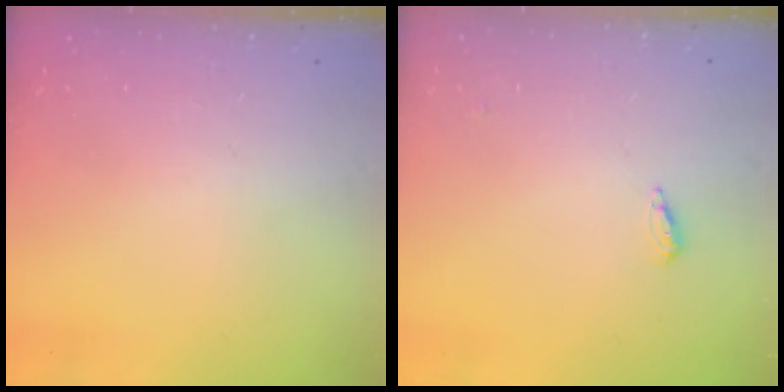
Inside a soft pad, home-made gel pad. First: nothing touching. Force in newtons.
{"total": 2.2, "press": 2.2, "slide": 0.5}